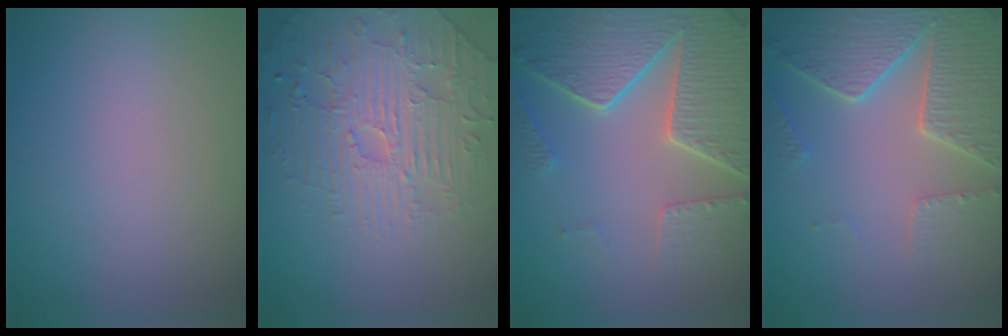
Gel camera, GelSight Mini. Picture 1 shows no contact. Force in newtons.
{"total": 4.2, "press": 4.1, "slide": 0.9}
{"total": 7.7, "press": 5.9, "slide": 4.9}
{"total": 5.7, "press": 4.9, "slide": 3.0}